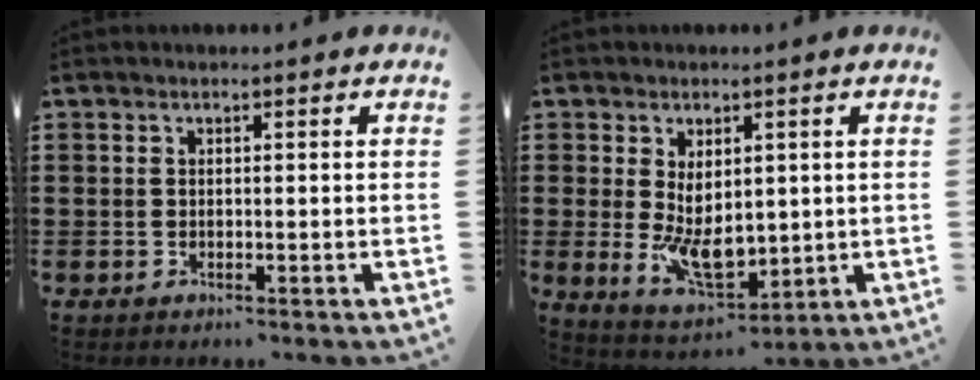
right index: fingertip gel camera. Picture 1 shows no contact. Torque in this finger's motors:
{"motor_torque": [1.73, 0.42, 0.31, 0.21]}